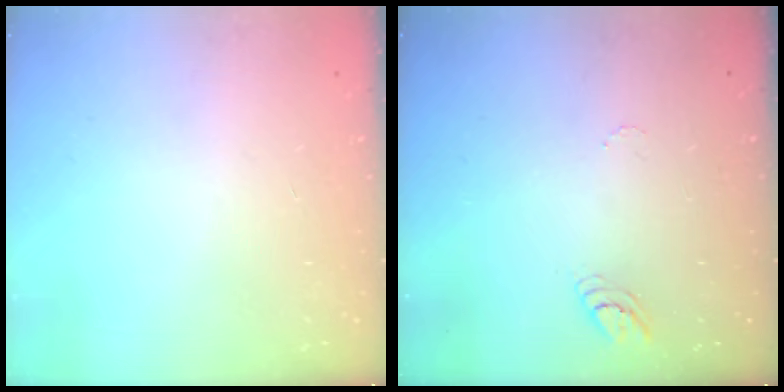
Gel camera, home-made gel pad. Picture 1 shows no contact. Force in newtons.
{"total": 3.6, "press": 3.6, "slide": 0.4}